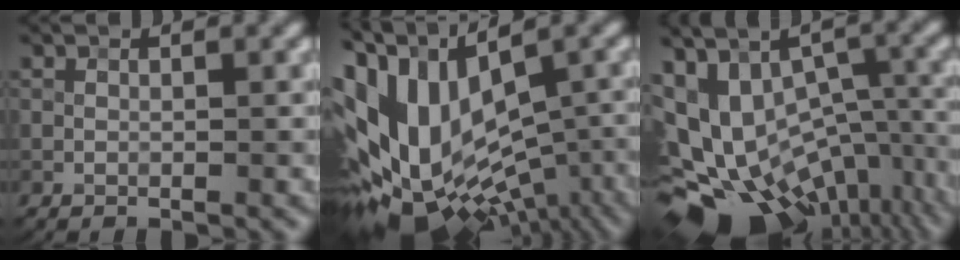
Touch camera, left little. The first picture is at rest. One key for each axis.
{"total": 15.0, "fx": -0.3, "fy": 8.8, "fz": 12.1, "tx": -0.249, "ty": -0.010, "tz": 0.018}
{"total": 17.6, "fx": -6.6, "fy": 12.0, "fz": 11.1, "tx": -0.192, "ty": -0.009, "tz": -0.046}